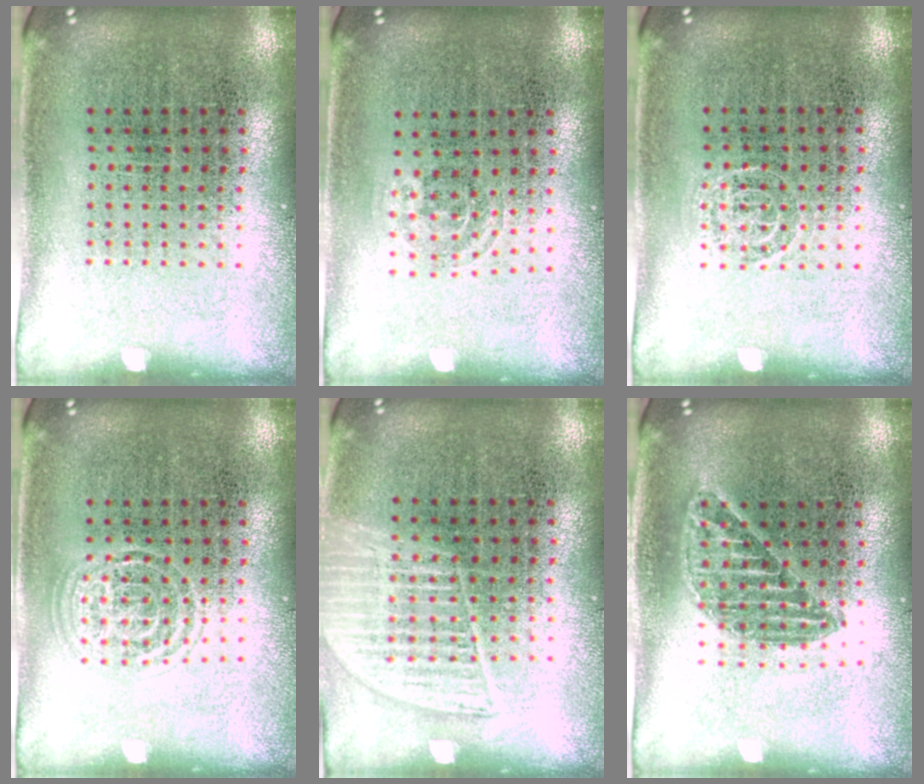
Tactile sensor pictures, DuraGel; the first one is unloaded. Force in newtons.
{"total": 0.7, "press": 0.5, "slide": 0.5}
{"total": 0.6, "press": 0.5, "slide": 0.3}
{"total": 1.5, "press": 1.4, "slide": 0.1}
{"total": 1.3, "press": 1.3, "slide": 0.5}
{"total": 1.2, "press": 1.1, "slide": 0.5}